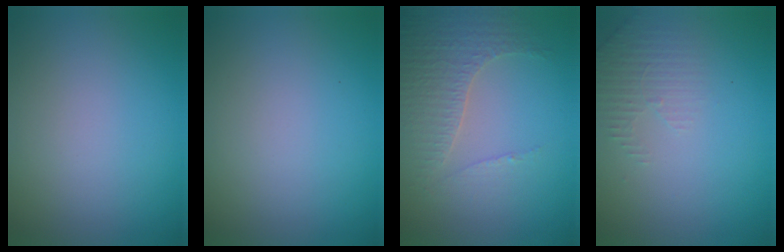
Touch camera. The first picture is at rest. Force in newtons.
{"total": 0.0}
{"total": 4.2, "press": 3.0, "slide": 2.8}
{"total": 1.9, "press": 1.8, "slide": 0.6}